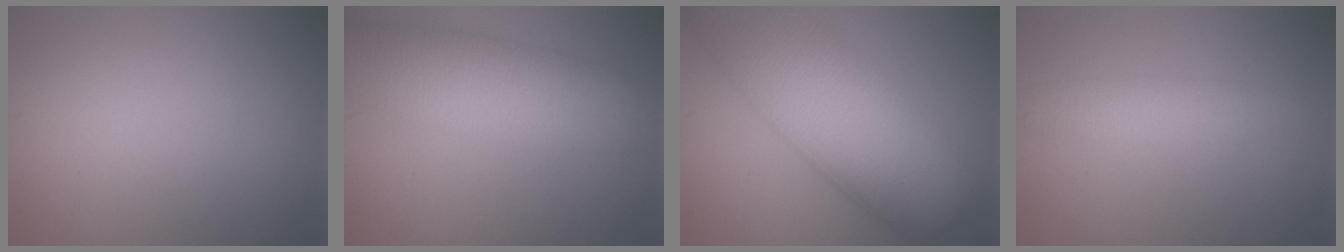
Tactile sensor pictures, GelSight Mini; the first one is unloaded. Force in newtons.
{"total": 9.4, "press": 9.4, "slide": 0.3}
{"total": 13.9, "press": 13.9, "slide": 0.7}
{"total": 3.0, "press": 3.0, "slide": 0.0}